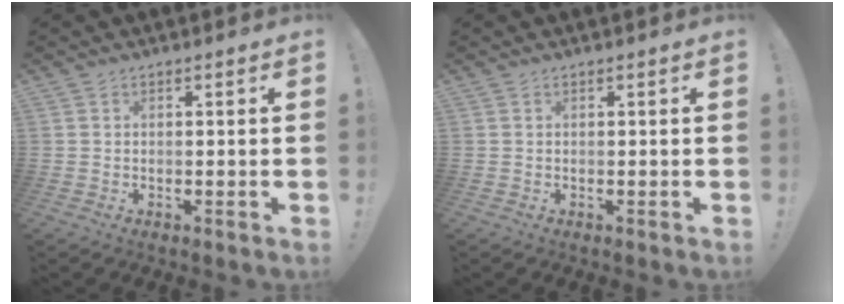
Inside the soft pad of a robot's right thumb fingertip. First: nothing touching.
{"total": 0.0}